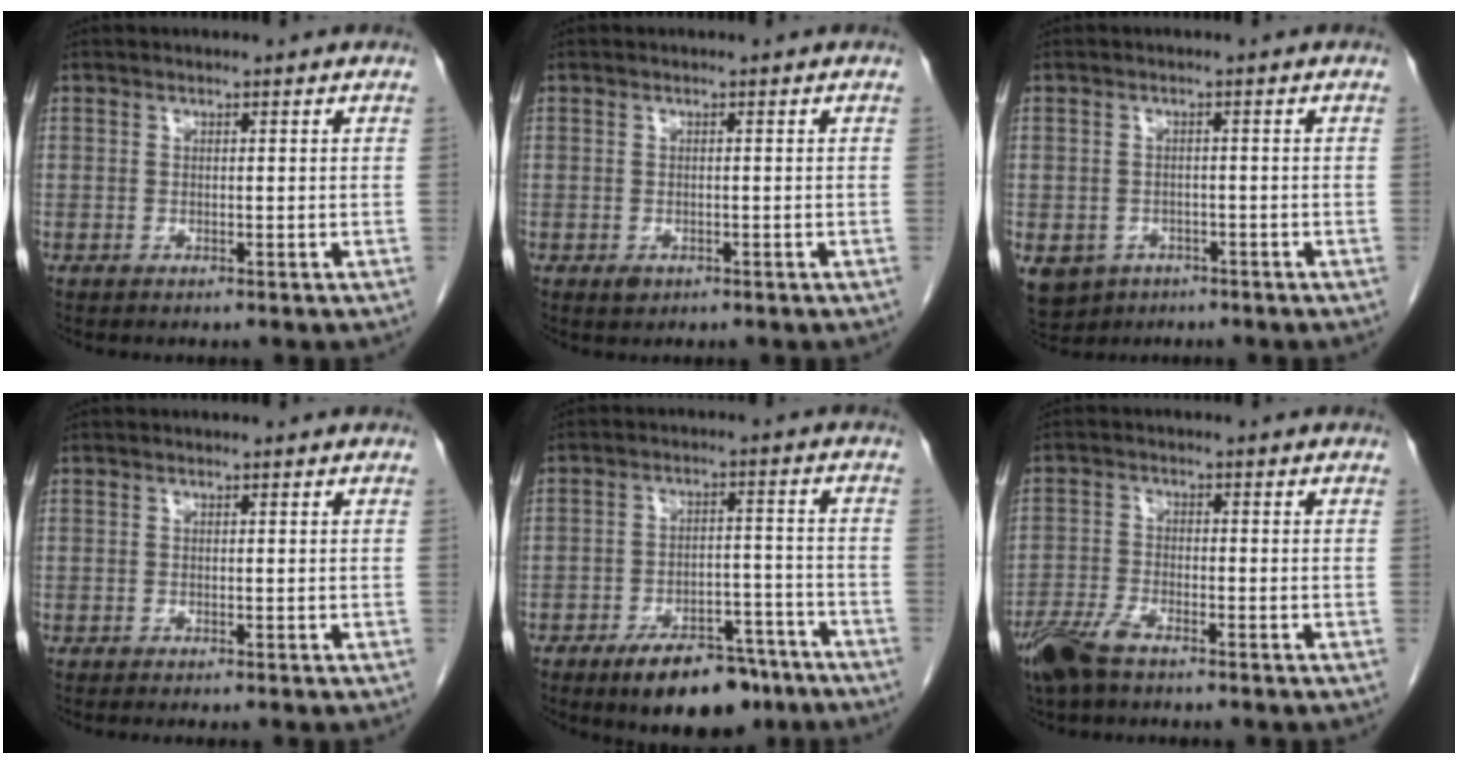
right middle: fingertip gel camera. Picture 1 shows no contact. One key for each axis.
{"total": 1.1, "fx": -0.6, "fy": 0.8, "fz": 0.6, "tx": -0.008, "ty": 0.001, "tz": -0.004}
{"total": 7.7, "fx": -4.3, "fy": 6.0, "fz": 2.2, "tx": -0.053, "ty": 0.002, "tz": -0.061}
{"total": 1.3, "fx": -1.1, "fy": -0.1, "fz": 0.6, "tx": -0.002, "ty": 0.002, "tz": -0.013}
{"total": 11.4, "fx": -8.2, "fy": 4.7, "fz": 6.4, "tx": -0.084, "ty": 0.007, "tz": -0.123}
{"total": 6.4, "fx": -4.9, "fy": 1.7, "fz": 3.7, "tx": -0.080, "ty": -0.012, "tz": -0.093}